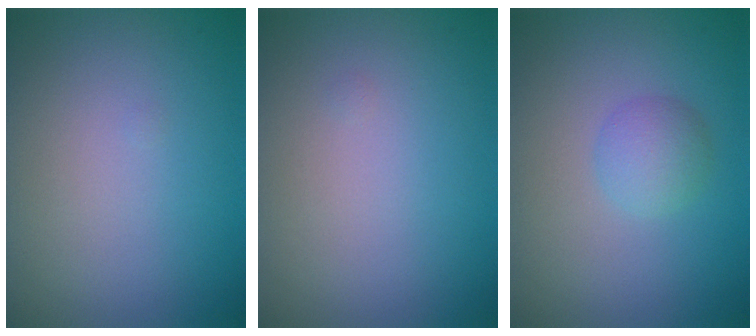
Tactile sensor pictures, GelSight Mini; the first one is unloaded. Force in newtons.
{"total": 0.0}
{"total": 2.0, "press": 2.0, "slide": 0.0}